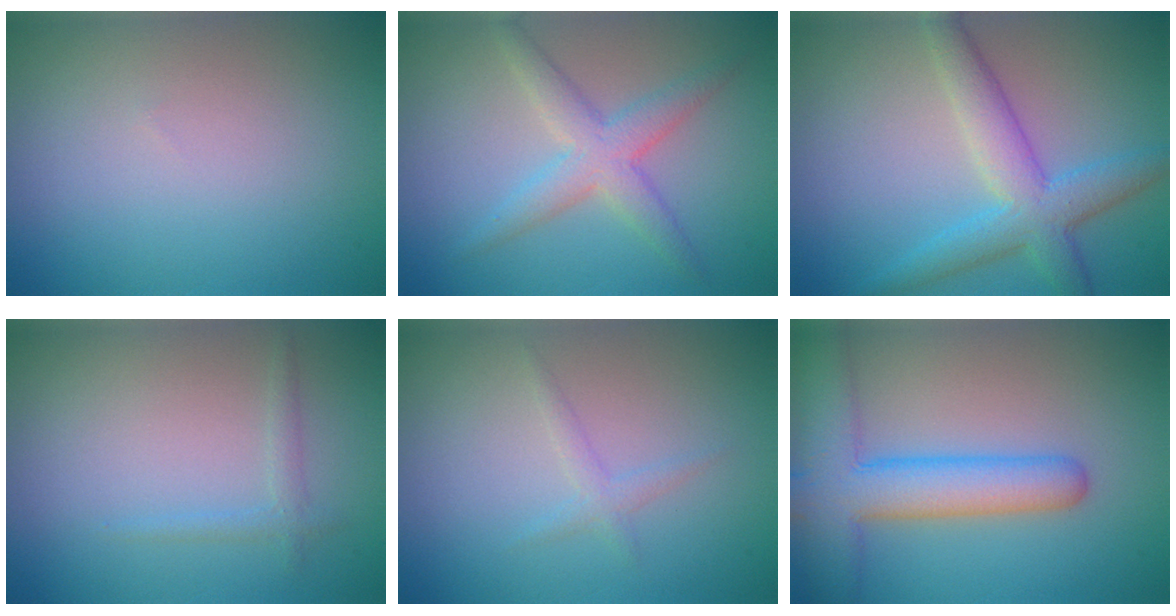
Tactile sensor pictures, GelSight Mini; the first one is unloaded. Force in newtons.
{"total": 3.7, "press": 3.7, "slide": 0.2}
{"total": 5.3, "press": 5.3, "slide": 0.2}
{"total": 1.1, "press": 1.1, "slide": 0.1}
{"total": 1.2, "press": 1.2, "slide": 0.0}
{"total": 7.4, "press": 7.4, "slide": 0.4}